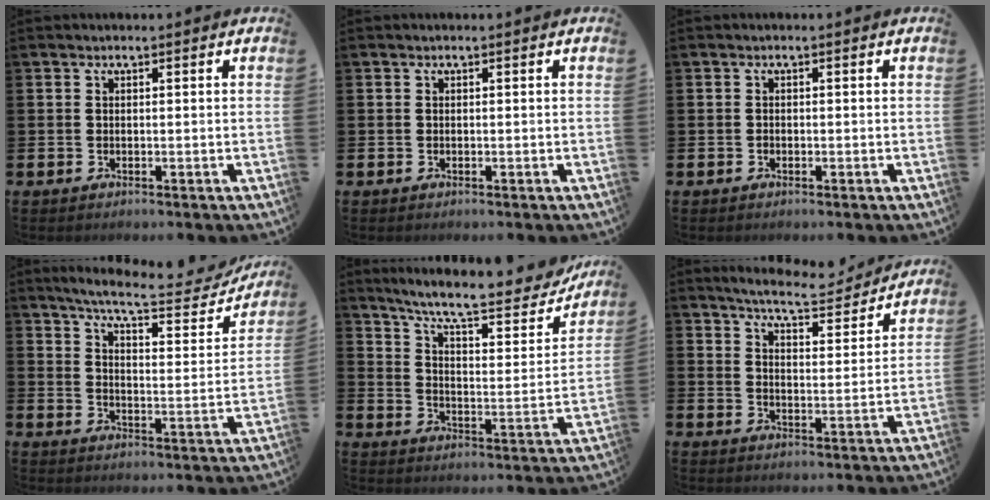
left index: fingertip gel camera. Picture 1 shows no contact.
{"total": 0.0}
{"total": 0.5, "force": [-0.3, 0.4, 0.0], "torque": [-0.006, 0.005, -0.008]}
{"total": 7.7, "force": [7.1, 0.9, 2.9], "torque": [-0.071, -0.052, 0.117]}
{"total": 10.3, "force": [8.9, 1.9, 4.8], "torque": [-0.113, -0.059, 0.148]}
{"total": 6.8, "force": [6.5, 0.5, 1.9], "torque": [-0.050, -0.041, 0.112]}